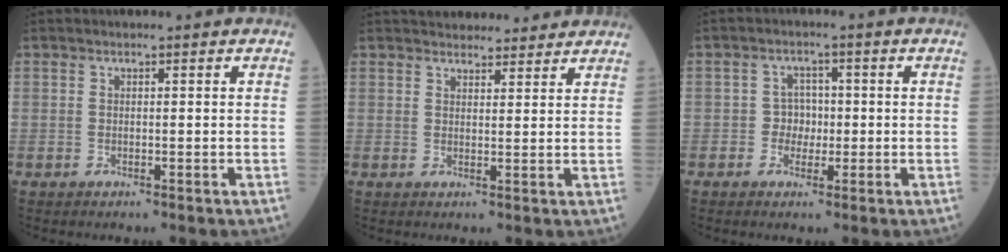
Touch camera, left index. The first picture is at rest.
{"total": 9.0, "force": [8.2, 2.7, 2.3], "torque": [-0.019, 0.017, 0.102]}
{"total": 3.2, "force": [-0.9, 2.9, 1.0], "torque": [-0.011, 0.006, -0.017]}